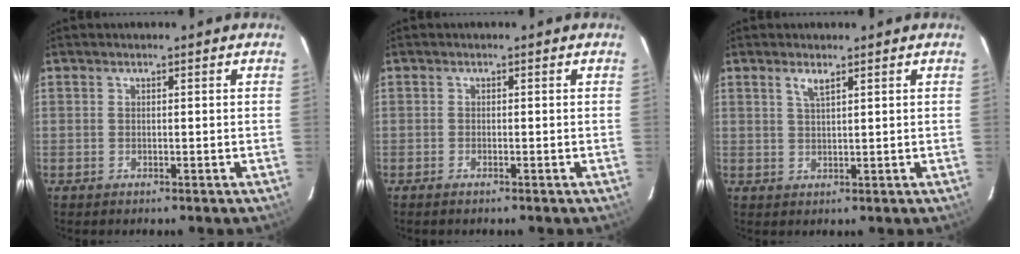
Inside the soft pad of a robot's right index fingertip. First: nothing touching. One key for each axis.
{"total": 0.7, "fx": -0.6, "fy": 0.1, "fz": 0.3, "tx": -0.007, "ty": -0.001, "tz": -0.014}
{"total": 2.1, "fx": 1.3, "fy": 0.4, "fz": 1.6, "tx": -0.030, "ty": 0.001, "tz": 0.023}